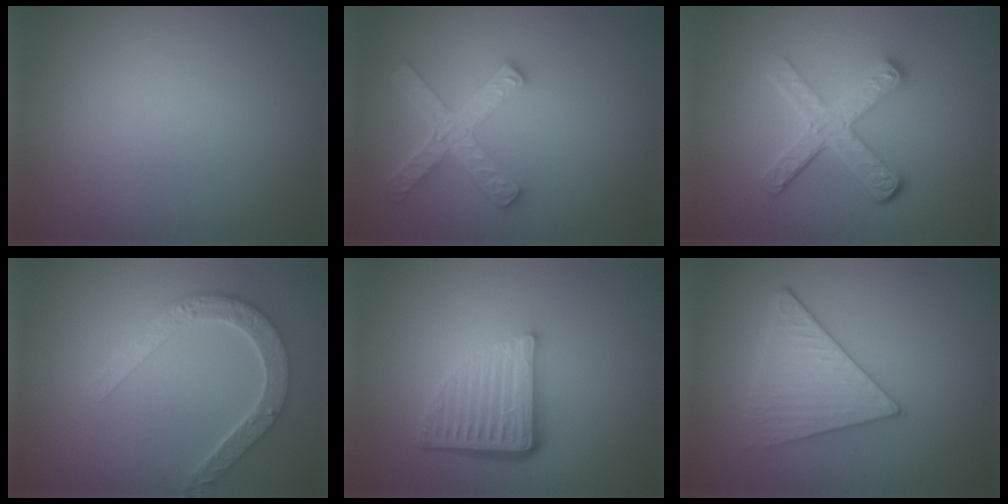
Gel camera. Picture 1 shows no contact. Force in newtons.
{"total": 4.7, "press": 3.5, "slide": 3.1}
{"total": 4.6, "press": 3.5, "slide": 3.0}
{"total": 4.6, "press": 3.8, "slide": 2.7}
{"total": 5.1, "press": 3.6, "slide": 3.7}
{"total": 3.2, "press": 3.2, "slide": 0.3}